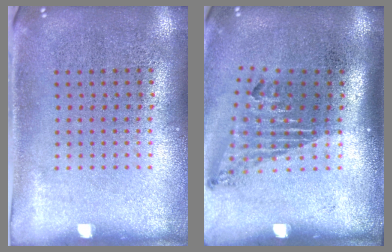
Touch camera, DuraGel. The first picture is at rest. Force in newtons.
{"total": 1.7, "press": 1.1, "slide": 1.3}